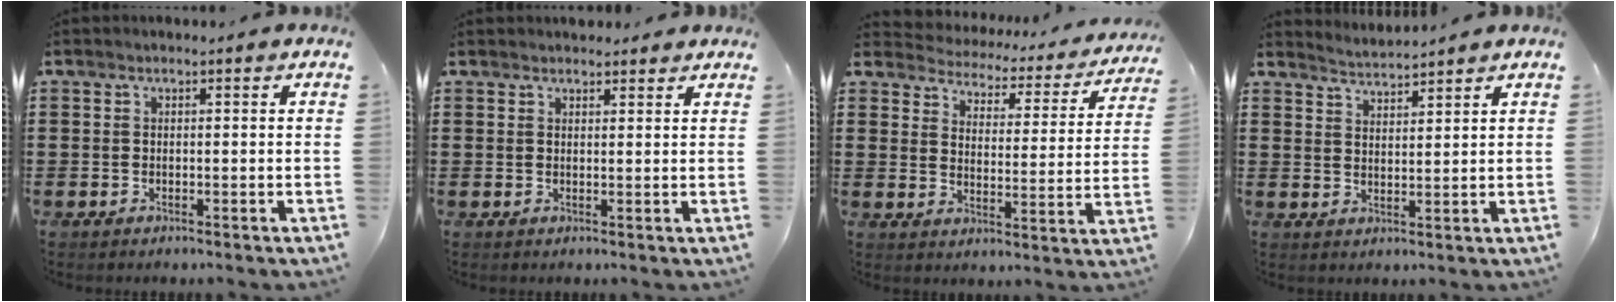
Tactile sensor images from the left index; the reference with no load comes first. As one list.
[{"total": 1.7, "force": [1.7, 0.4, 0.1], "torque": [0.002, 0.000, 0.032]}, {"total": 2.5, "force": [2.4, 0.5, -0.1], "torque": [-0.022, -0.027, 0.032]}, {"total": 2.8, "force": [2.8, -0.5, -0.2], "torque": [-0.004, -0.012, 0.051]}]